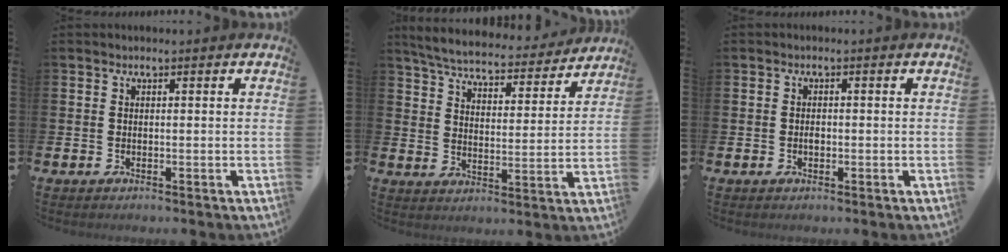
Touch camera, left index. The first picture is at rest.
{"total": 6.0, "force": [5.7, 0.9, 1.7], "torque": [-0.063, -0.039, 0.095]}
{"total": 1.0, "force": [-0.2, 0.6, 0.8], "torque": [-0.013, 0.003, -0.006]}